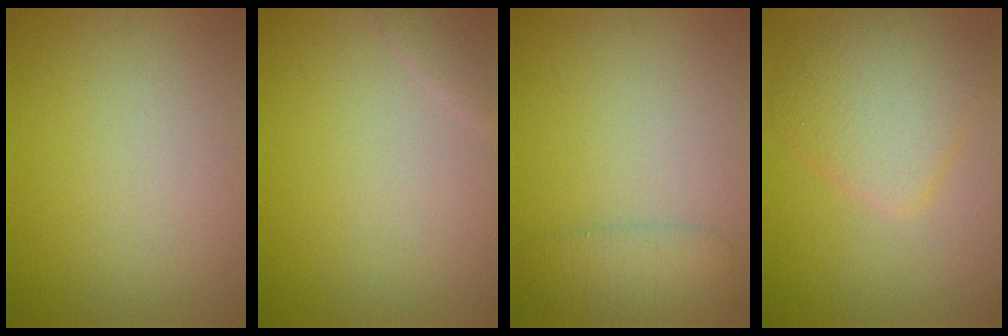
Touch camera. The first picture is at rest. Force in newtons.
{"total": 1.1, "press": 1.1, "slide": 0.0}
{"total": 2.3, "press": 2.3, "slide": 0.1}
{"total": 5.2, "press": 5.2, "slide": 0.3}